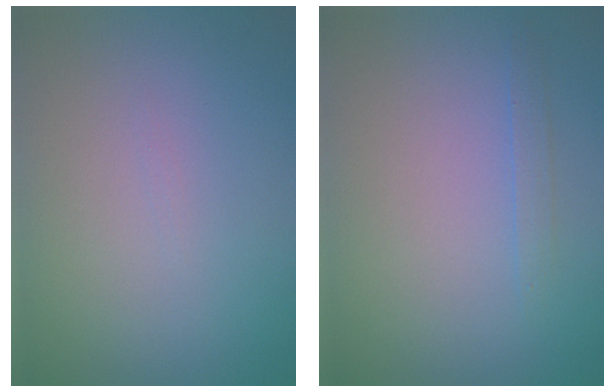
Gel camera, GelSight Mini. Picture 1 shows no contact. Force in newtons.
{"total": 0.9, "press": 0.9, "slide": 0.1}